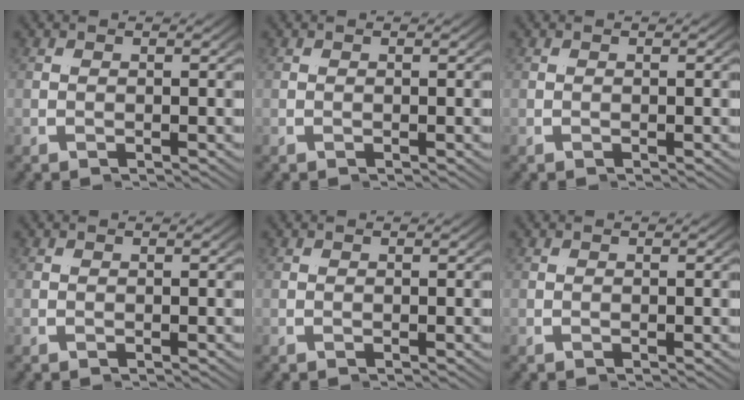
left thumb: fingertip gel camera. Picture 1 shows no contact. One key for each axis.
{"total": 0.0}
{"total": 0.0}
{"total": 0.0}
{"total": 0.0}
{"total": 0.0}